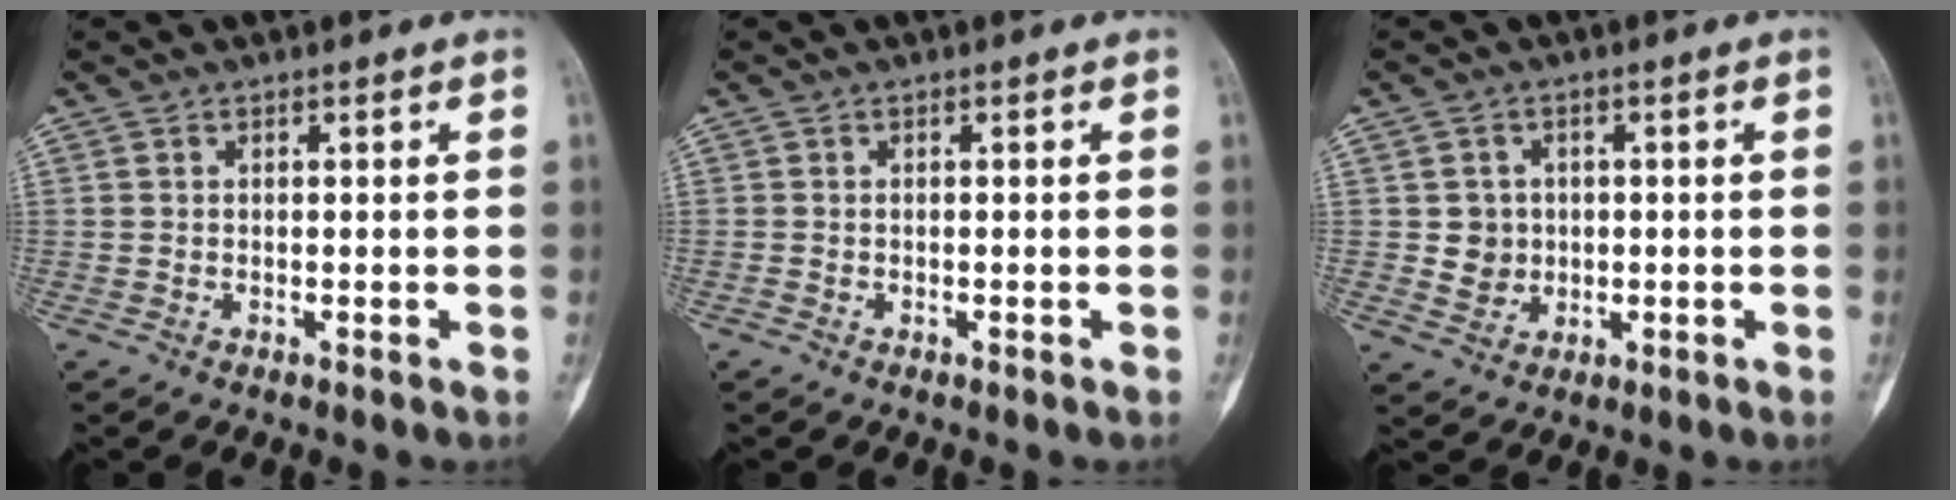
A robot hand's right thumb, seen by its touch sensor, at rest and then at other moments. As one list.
[{"total": 0.0}, {"total": 4.4, "force": [0.1, 4.2, 1.3], "torque": [0.005, 0.005, 0.006]}]